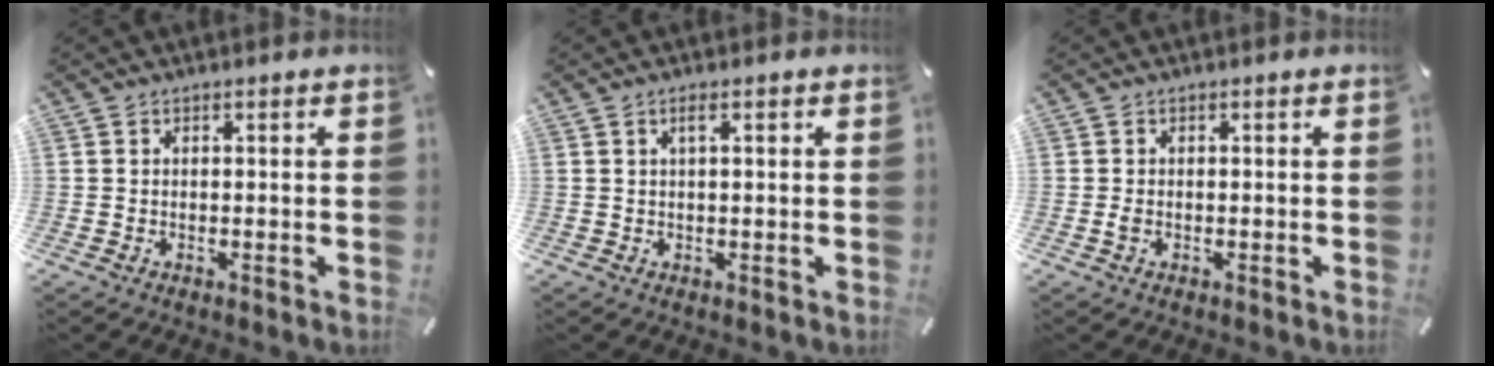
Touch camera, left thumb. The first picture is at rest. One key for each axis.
{"total": 2.3, "fx": 0.8, "fy": 0.5, "fz": 2.1, "tx": -0.042, "ty": 0.004, "tz": 0.012}
{"total": 1.1, "fx": -0.3, "fy": 0.6, "fz": 0.8, "tx": -0.024, "ty": -0.003, "tz": -0.008}